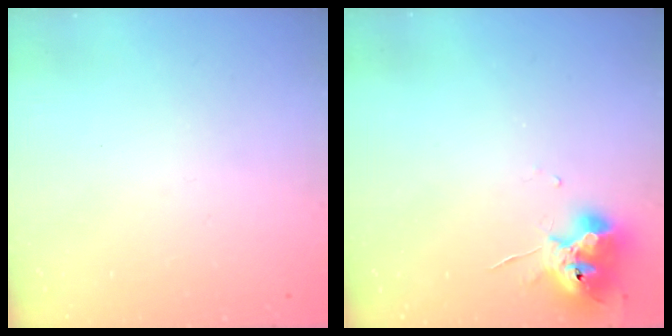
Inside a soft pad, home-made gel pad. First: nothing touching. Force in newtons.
{"total": 10.0, "press": 10.0, "slide": 0.4}